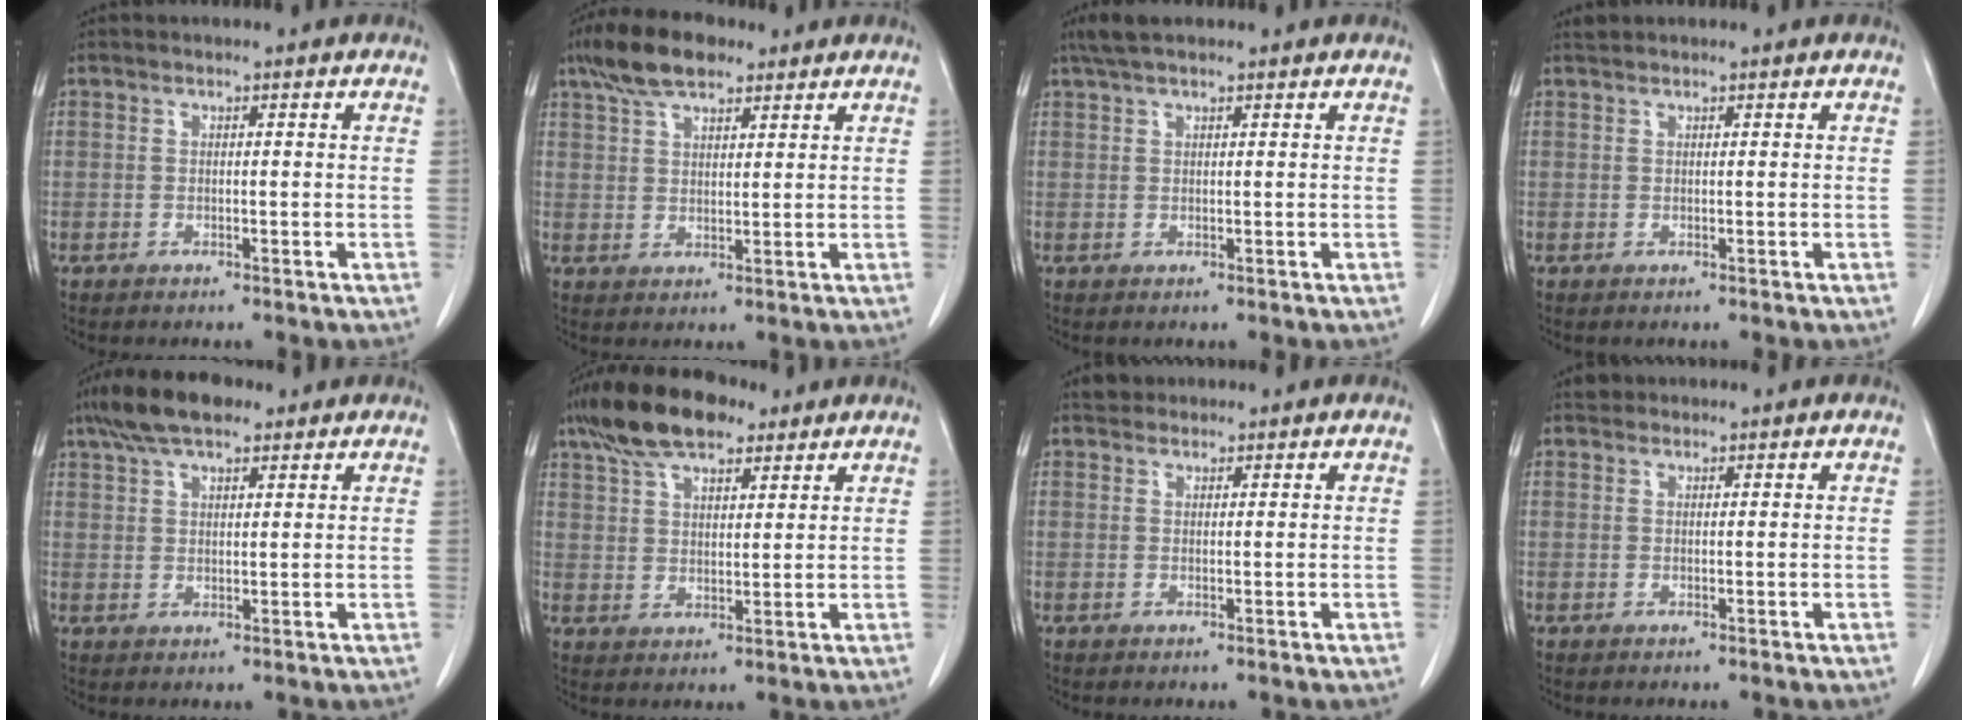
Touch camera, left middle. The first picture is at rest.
{"total": 7.9, "force": [5.7, 3.0, 4.6], "torque": [-0.090, 0.020, 0.104]}
{"total": 3.9, "force": [3.1, 0.8, 2.3], "torque": [-0.047, 0.023, 0.057]}
{"total": 0.7, "force": [0.7, -0.1, 0.0], "torque": [-0.009, 0.008, 0.018]}
{"total": 8.3, "force": [6.1, 2.6, 5.0], "torque": [-0.100, 0.022, 0.109]}
{"total": 11.2, "force": [8.1, 4.3, 6.4], "torque": [-0.121, 0.025, 0.145]}
{"total": 1.6, "force": [1.4, 0.8, 0.0], "torque": [0.000, 0.009, 0.021]}
{"total": 1.0, "force": [0.9, 0.4, -0.1], "torque": [-0.001, 0.006, 0.014]}